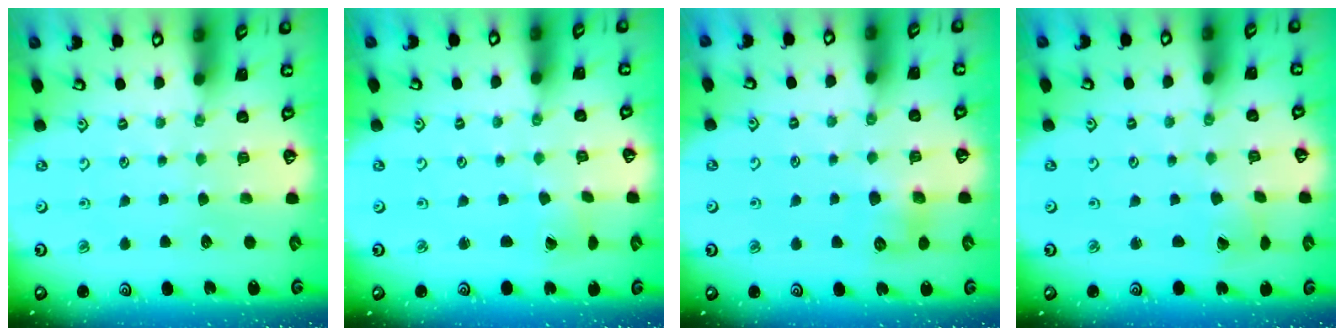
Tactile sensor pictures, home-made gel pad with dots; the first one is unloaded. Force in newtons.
{"total": 1.1, "press": 1.1, "slide": 0.1}
{"total": 6.7, "press": 6.7, "slide": 0.4}
{"total": 2.2, "press": 2.2, "slide": 0.3}